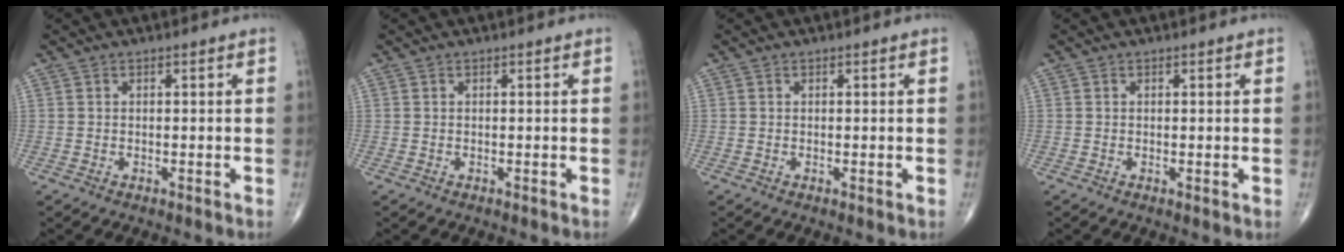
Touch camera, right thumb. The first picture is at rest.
{"total": 0.0}
{"total": 0.0}
{"total": 0.5, "force": [0.0, 0.2, 0.5], "torque": [-0.012, -0.004, -0.001]}